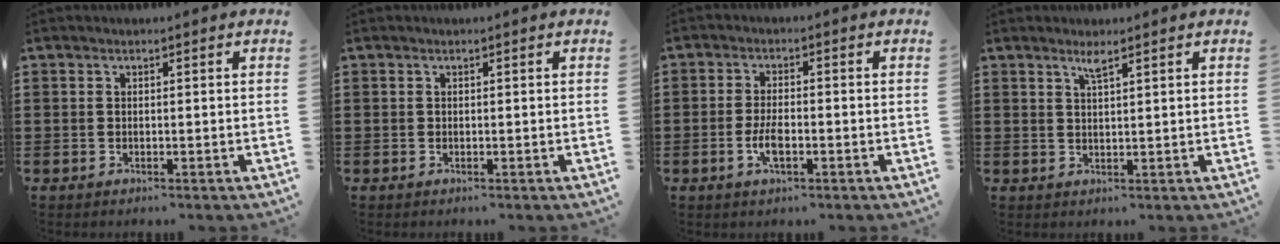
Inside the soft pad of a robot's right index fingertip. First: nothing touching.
{"total": 0.0}
{"total": 3.7, "force": [-1.3, 1.3, 3.2], "torque": [-0.070, -0.002, -0.026]}
{"total": 1.8, "force": [1.4, 0.0, 1.2], "torque": [-0.025, -0.001, 0.025]}